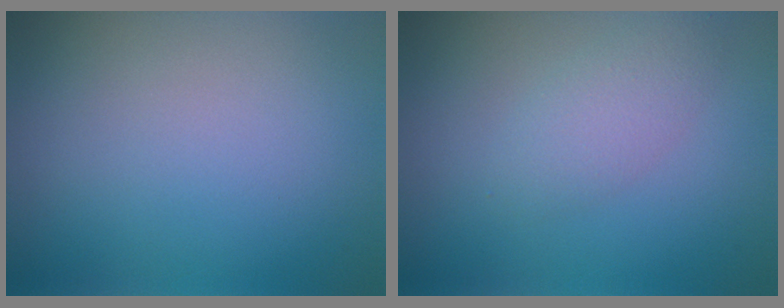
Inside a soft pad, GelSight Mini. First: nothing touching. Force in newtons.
{"total": 2.2, "press": 2.2, "slide": 0.2}